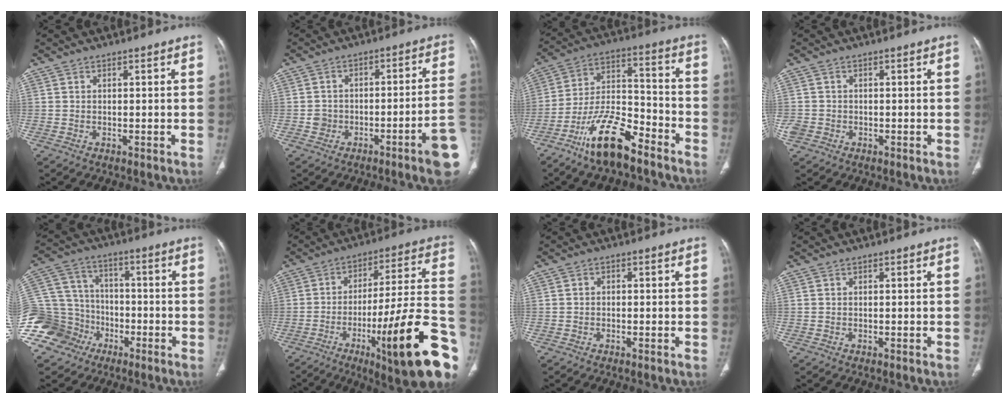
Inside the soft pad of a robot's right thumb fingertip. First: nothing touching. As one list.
[{"total": 10.3, "force": [-4.6, 2.4, 8.9], "torque": [-0.111, 0.044, -0.062]}, {"total": 14.9, "force": [-10.2, 5.2, 9.5], "torque": [-0.172, 0.072, -0.190]}, {"total": 2.8, "force": [-0.7, 2.5, 1.0], "torque": [-0.019, 0.009, -0.010]}, {"total": 16.6, "force": [-7.9, 13.6, 5.1], "torque": [-0.105, 0.063, -0.138]}, {"total": 26.2, "force": [-11.0, 4.4, 23.4], "torque": [-0.295, 0.050, -0.158]}, {"total": 0.8, "force": [-0.1, 0.7, 0.4], "torque": [-0.002, 0.004, -0.003]}, {"total": 0.0}]